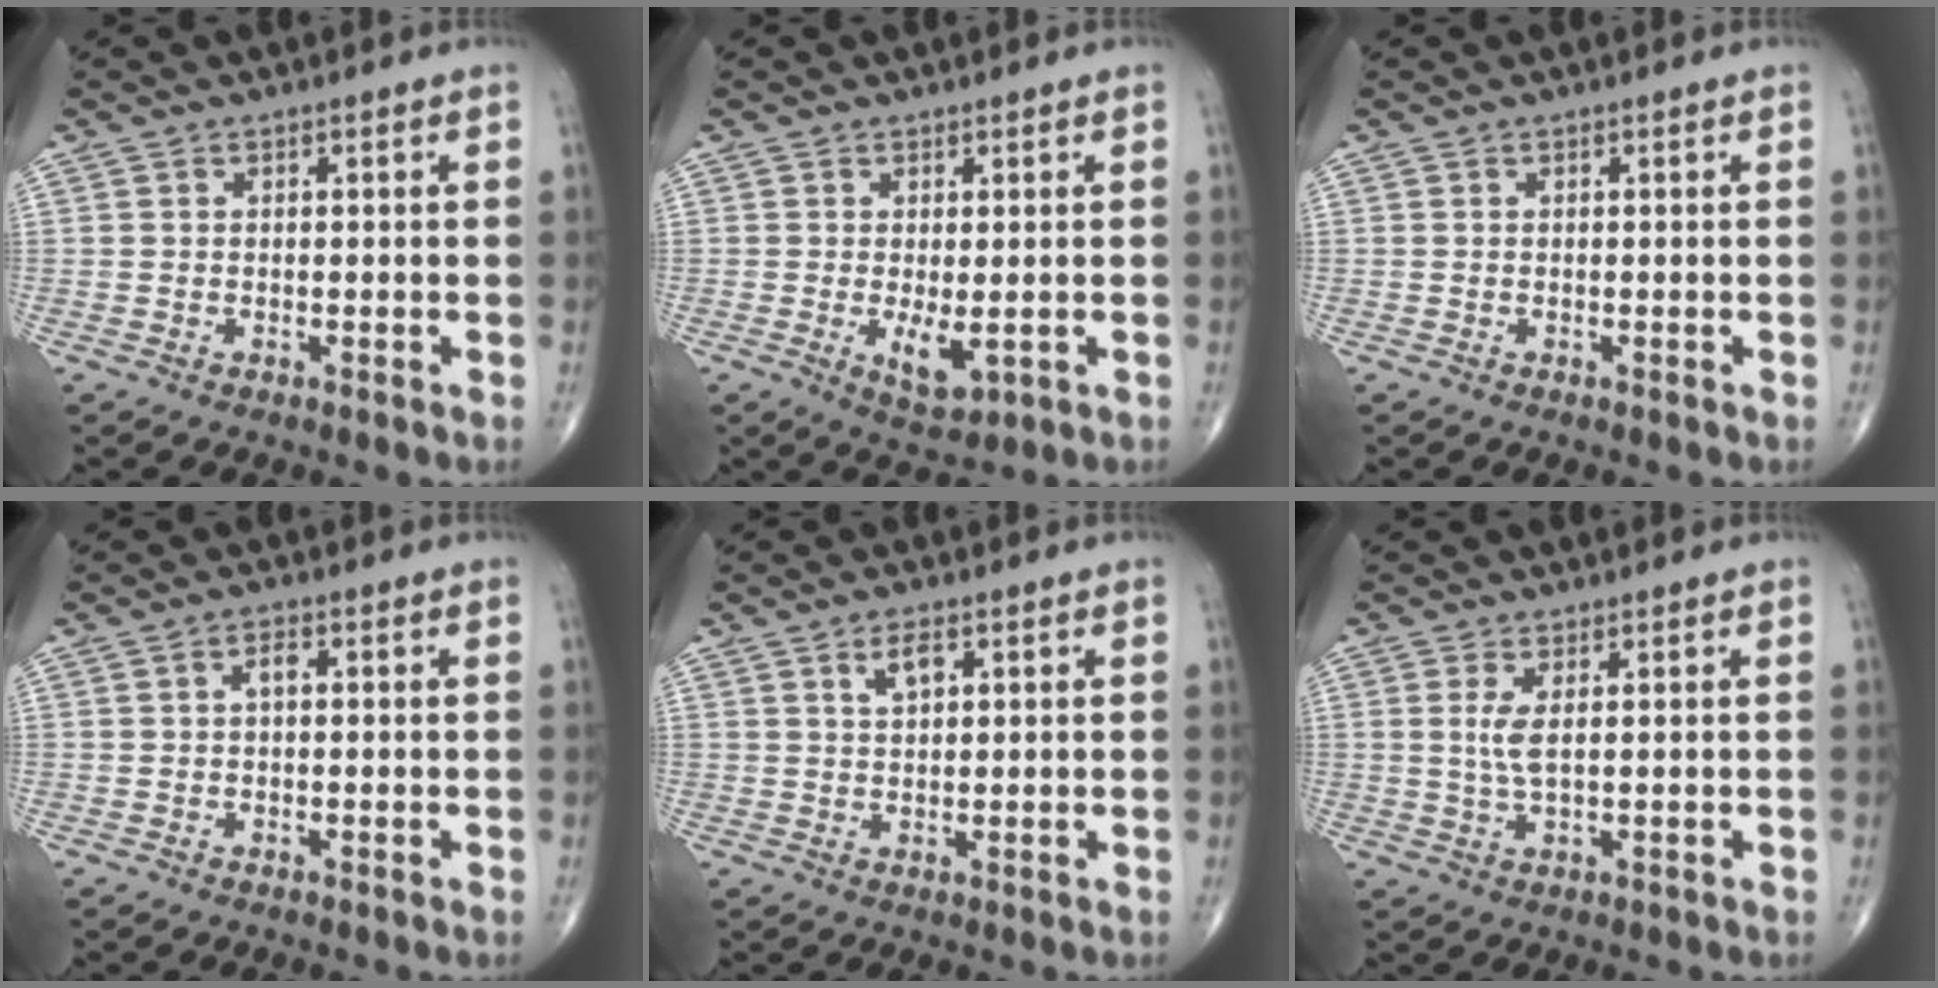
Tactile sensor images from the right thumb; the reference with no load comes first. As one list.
[{"total": 4.4, "force": [-0.6, 1.9, 3.9], "torque": [-0.060, -0.013, 0.000]}, {"total": 0.0}, {"total": 1.8, "force": [0.2, 0.9, 1.5], "torque": [-0.025, 0.004, -0.001]}, {"total": 3.2, "force": [1.5, 1.5, 2.4], "torque": [-0.040, -0.005, 0.028]}, {"total": 3.2, "force": [0.7, 0.8, 3.0], "torque": [-0.073, -0.008, 0.019]}]